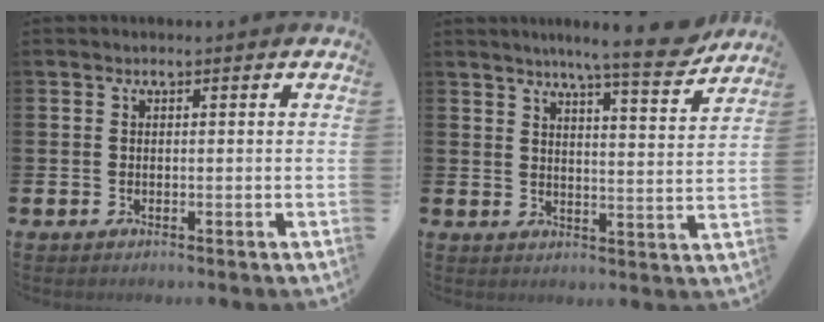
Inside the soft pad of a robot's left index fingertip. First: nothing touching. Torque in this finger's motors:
{"motor_torque": [0.96, -1.18, 0.52, 0.17]}